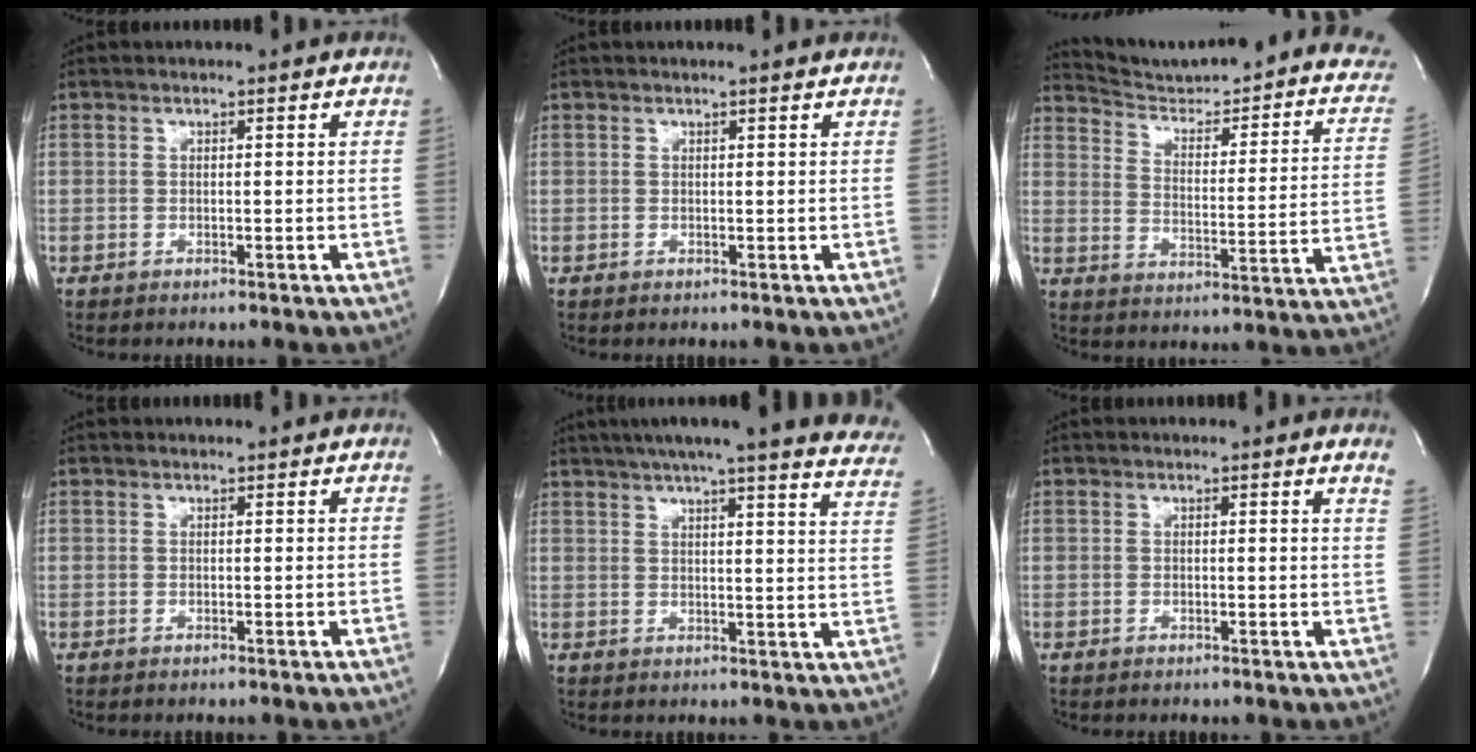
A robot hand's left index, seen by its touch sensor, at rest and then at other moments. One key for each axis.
{"total": 1.0, "fx": 0.9, "fy": -0.2, "fz": 0.3, "tx": -0.017, "ty": -0.001, "tz": 0.013}
{"total": 19.3, "fx": 16.8, "fy": 3.4, "fz": 8.9, "tx": -0.109, "ty": -0.036, "tz": 0.213}
{"total": 1.9, "fx": 1.9, "fy": 0.1, "fz": 0.3, "tx": -0.012, "ty": 0.014, "tz": 0.021}
{"total": 26.9, "fx": 23.5, "fy": 1.8, "fz": 13.0, "tx": -0.169, "ty": -0.049, "tz": 0.270}
{"total": 1.8, "fx": 1.6, "fy": -0.2, "fz": 0.8, "tx": -0.019, "ty": -0.009, "tz": 0.004}